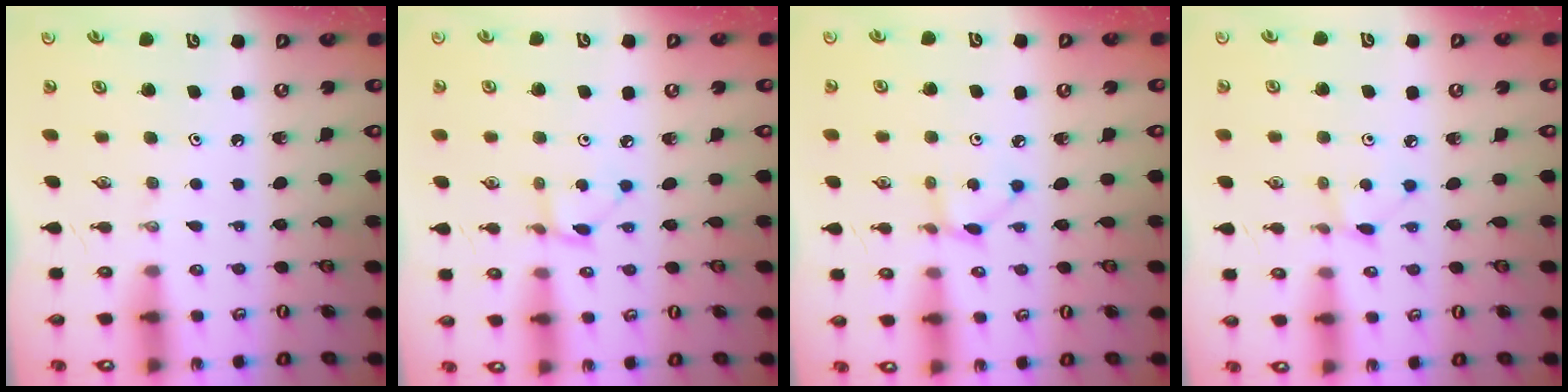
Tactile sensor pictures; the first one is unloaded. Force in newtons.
{"total": 2.1, "press": 2.0, "slide": 0.2}
{"total": 3.8, "press": 3.8, "slide": 0.4}
{"total": 3.5, "press": 3.5, "slide": 0.4}